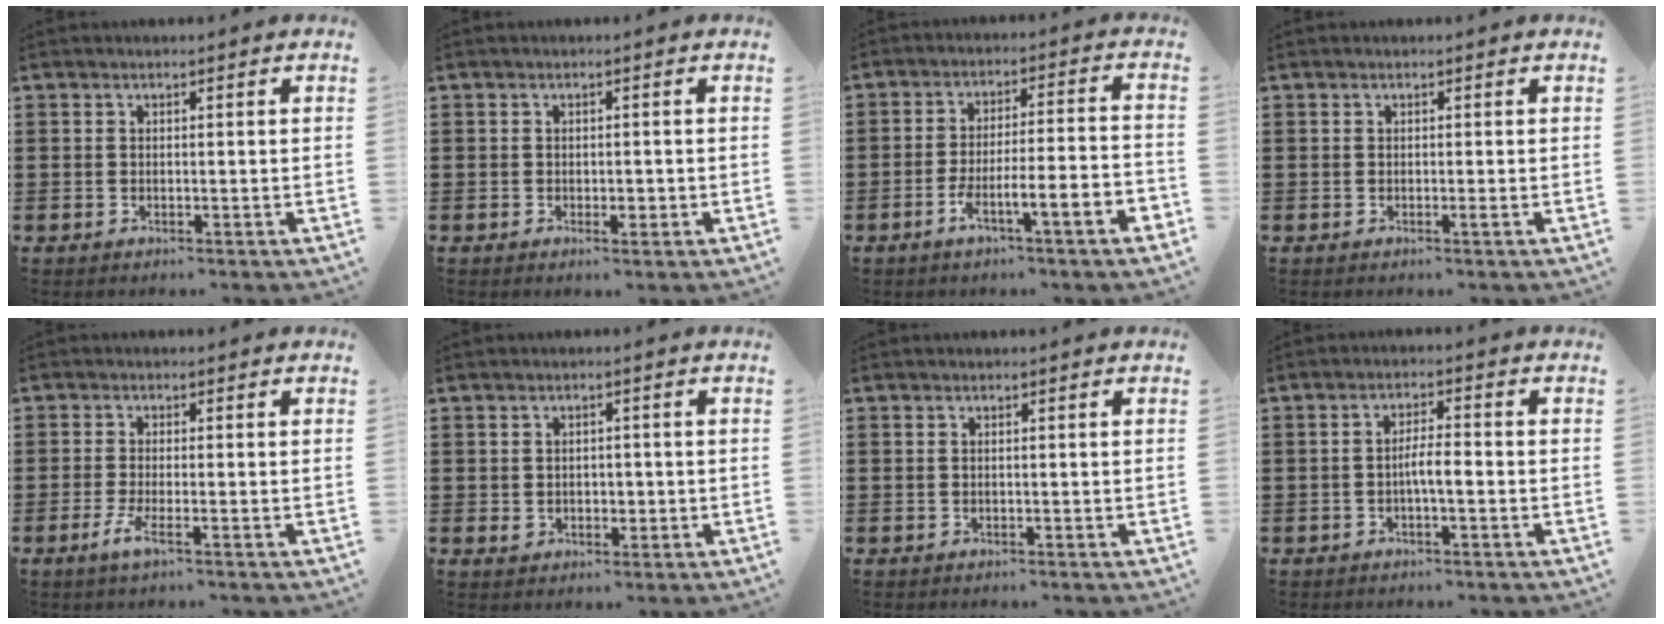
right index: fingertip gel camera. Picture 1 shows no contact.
{"total": 1.4, "force": [-0.4, 0.6, 1.2], "torque": [-0.022, 0.000, -0.008]}
{"total": 7.0, "force": [-4.3, 0.4, 5.5], "torque": [-0.097, -0.005, -0.082]}
{"total": 0.6, "force": [-0.1, -0.2, 0.5], "torque": [-0.010, -0.003, -0.002]}
{"total": 3.3, "force": [-1.4, 0.3, 2.9], "torque": [-0.071, -0.012, -0.031]}
{"total": 2.1, "force": [-0.2, 1.7, 1.1], "torque": [-0.026, 0.007, -0.005]}
{"total": 0.0}
{"total": 2.6, "force": [-0.7, 0.7, 2.4], "torque": [-0.044, 0.003, -0.013]}